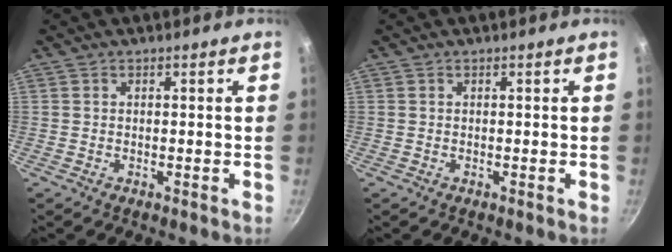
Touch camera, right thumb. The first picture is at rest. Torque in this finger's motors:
{"motor_torque": [-0.05, -0.07, 0.07, -0.02, 0.00]}